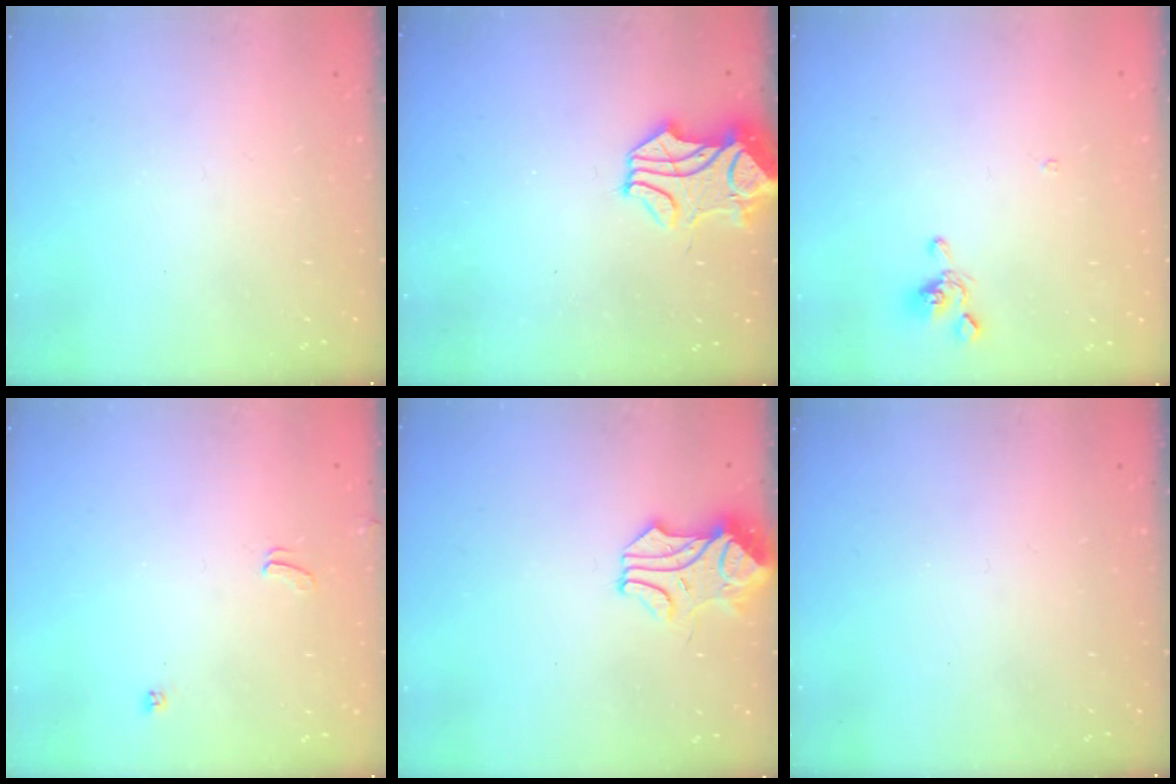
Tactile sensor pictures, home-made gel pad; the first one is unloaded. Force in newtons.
{"total": 2.1, "press": 1.8, "slide": 1.1}
{"total": 0.8, "press": 0.5, "slide": 0.7}
{"total": 2.6, "press": 2.5, "slide": 0.4}
{"total": 1.1, "press": 1.0, "slide": 0.2}
{"total": 0.0}